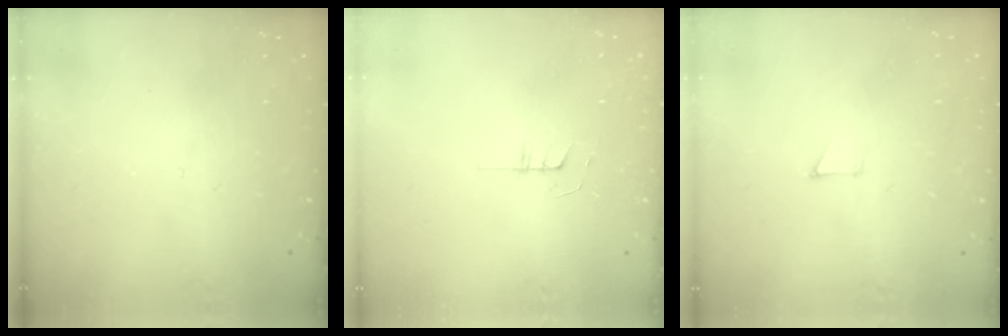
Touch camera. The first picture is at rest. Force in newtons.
{"total": 4.0, "press": 4.0, "slide": 0.4}
{"total": 2.7, "press": 2.7, "slide": 0.2}